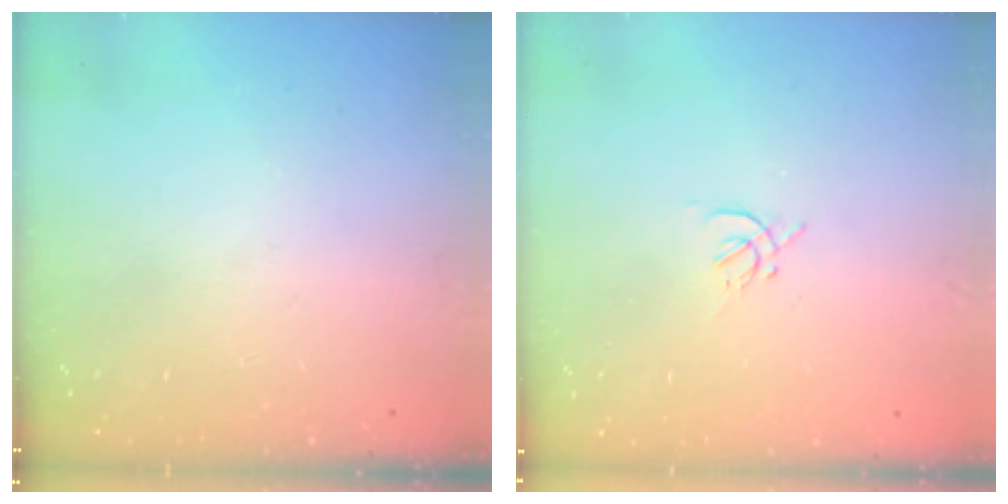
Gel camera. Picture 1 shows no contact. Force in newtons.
{"total": 1.7, "press": 1.7, "slide": 0.5}